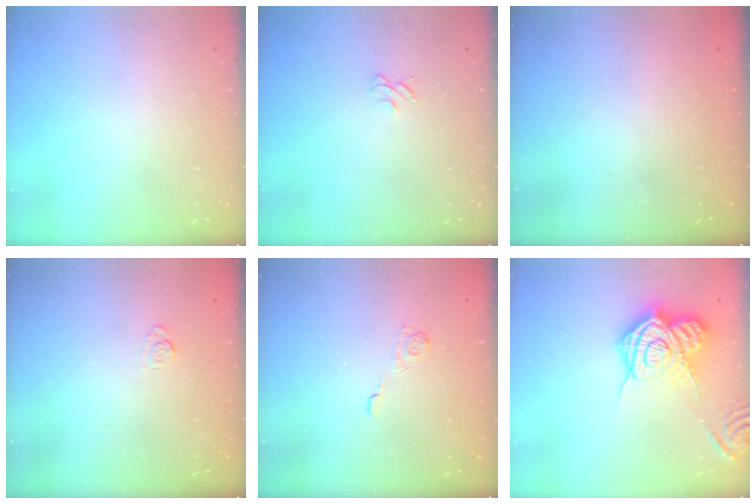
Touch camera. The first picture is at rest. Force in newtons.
{"total": 4.0, "press": 4.0, "slide": 0.3}
{"total": 2.3, "press": 2.2, "slide": 0.7}
{"total": 2.2, "press": 1.8, "slide": 1.3}
{"total": 3.7, "press": 3.4, "slide": 1.4}
{"total": 18.9, "press": 18.9, "slide": 1.5}